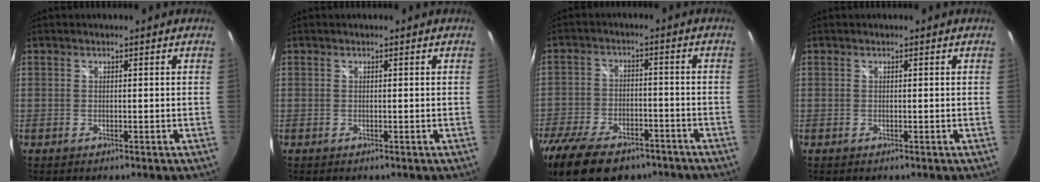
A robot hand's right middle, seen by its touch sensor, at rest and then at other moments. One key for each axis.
{"total": 0.0}
{"total": 19.6, "fx": -14.0, "fy": 9.3, "fz": 10.1, "tx": -0.229, "ty": -0.033, "tz": -0.226}
{"total": 0.0}